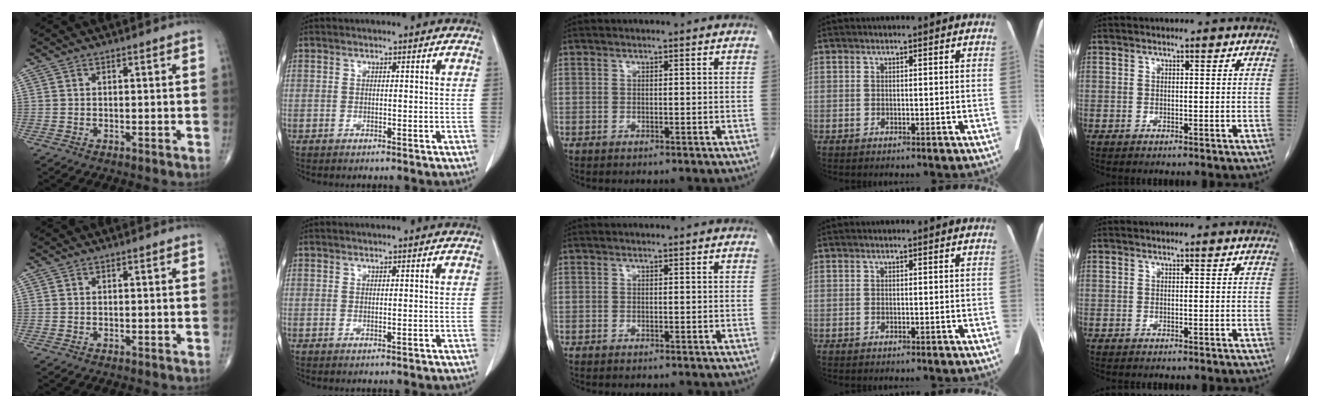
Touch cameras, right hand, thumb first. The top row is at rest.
{}